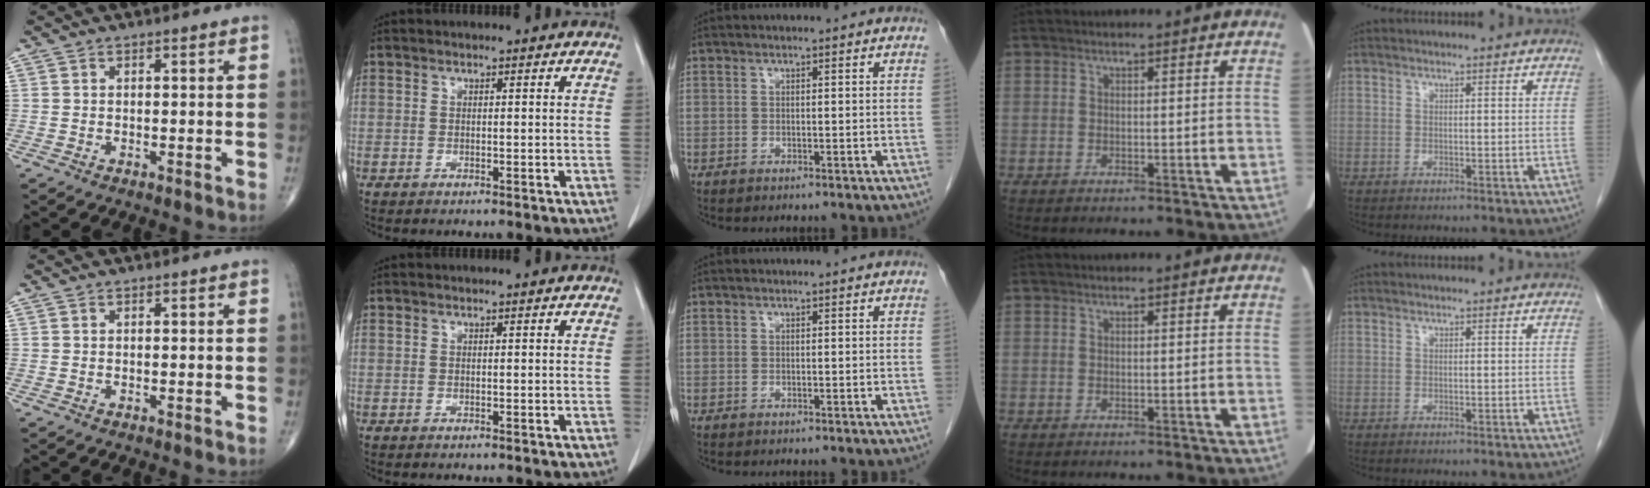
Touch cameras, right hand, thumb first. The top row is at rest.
{}